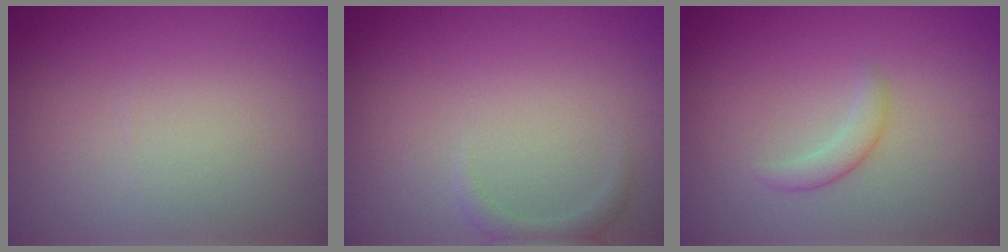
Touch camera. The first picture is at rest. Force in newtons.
{"total": 1.2, "press": 1.2, "slide": 0.2}
{"total": 1.5, "press": 1.5, "slide": 0.0}